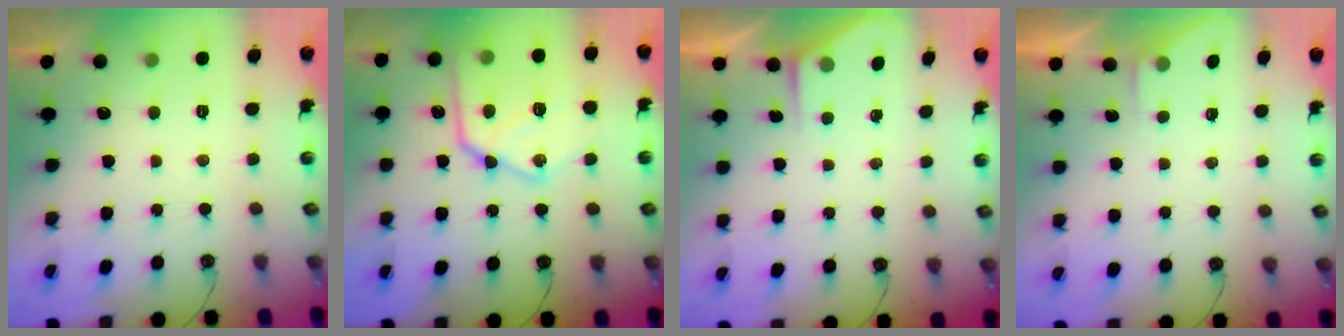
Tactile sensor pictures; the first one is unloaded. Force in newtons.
{"total": 19.8, "press": 19.8, "slide": 1.3}
{"total": 2.1, "press": 2.1, "slide": 0.2}
{"total": 1.8, "press": 1.8, "slide": 0.3}